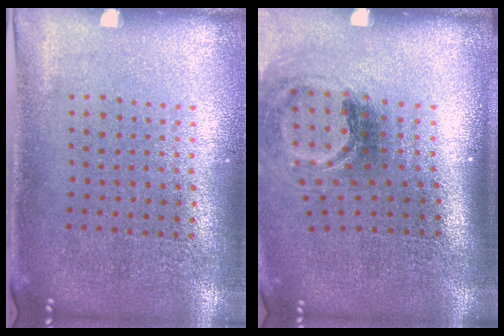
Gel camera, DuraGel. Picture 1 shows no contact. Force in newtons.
{"total": 2.0, "press": 1.3, "slide": 1.6}